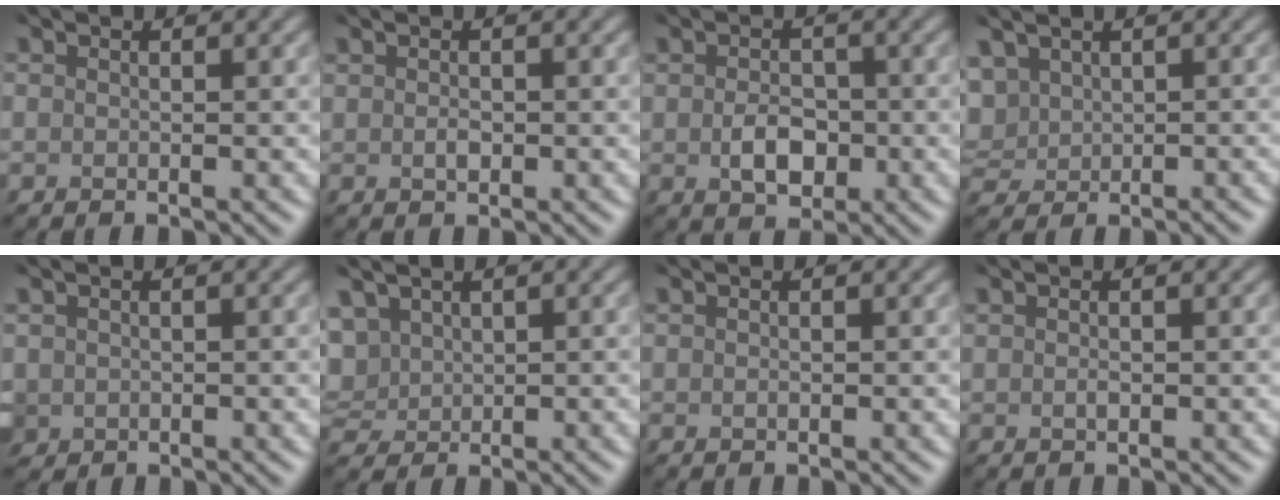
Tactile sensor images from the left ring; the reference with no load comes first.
{"total": 0.9, "force": [0.1, 0.6, 0.7], "torque": [-0.013, 0.000, 0.006]}
{"total": 3.0, "force": [-1.0, 2.2, 1.7], "torque": [-0.031, -0.004, -0.014]}
{"total": 2.6, "force": [1.5, 1.7, 1.2], "torque": [-0.032, 0.009, 0.026]}
{"total": 0.7, "force": [0.2, 0.6, 0.0], "torque": [-0.003, 0.000, 0.010]}
{"total": 3.0, "force": [1.6, 2.1, 1.5], "torque": [-0.048, 0.007, 0.031]}
{"total": 0.5, "force": [0.3, 0.2, 0.4], "torque": [-0.001, -0.002, 0.003]}
{"total": 1.0, "force": [0.5, 0.4, 0.8], "torque": [-0.003, -0.007, 0.005]}